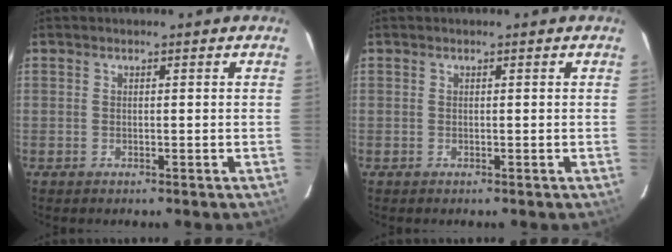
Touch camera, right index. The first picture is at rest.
{"total": 0.0}